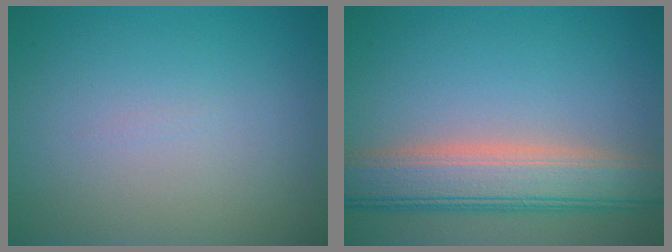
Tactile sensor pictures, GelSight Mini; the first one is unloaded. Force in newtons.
{"total": 6.9, "press": 6.9, "slide": 0.8}